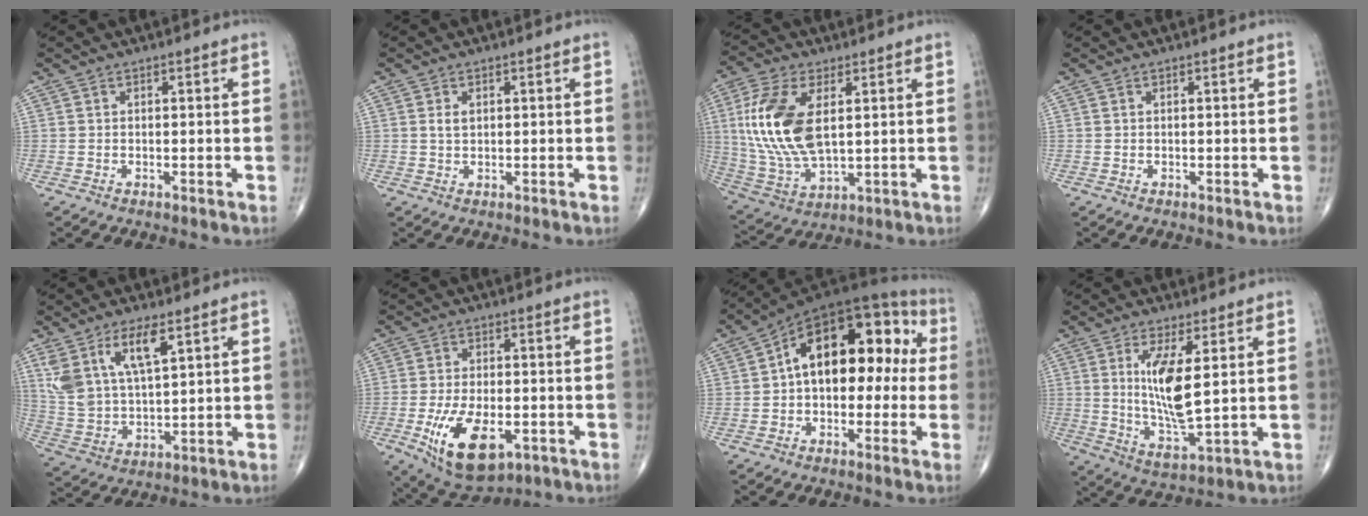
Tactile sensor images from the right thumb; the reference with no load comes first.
{"total": 1.8, "force": [0.5, 1.1, 1.3], "torque": [-0.024, 0.001, 0.010]}
{"total": 16.9, "force": [3.1, 8.6, 14.1], "torque": [-0.303, -0.010, 0.067]}
{"total": 0.0}
{"total": 11.5, "force": [5.8, 4.7, 8.8], "torque": [-0.175, -0.021, 0.122]}
{"total": 13.8, "force": [-4.8, 7.0, 10.9], "torque": [-0.180, 0.001, -0.067]}
{"total": 17.8, "force": [1.1, 10.5, 14.3], "torque": [-0.180, 0.058, 0.005]}
{"total": 10.9, "force": [2.3, 2.9, 10.3], "torque": [-0.200, -0.034, 0.051]}